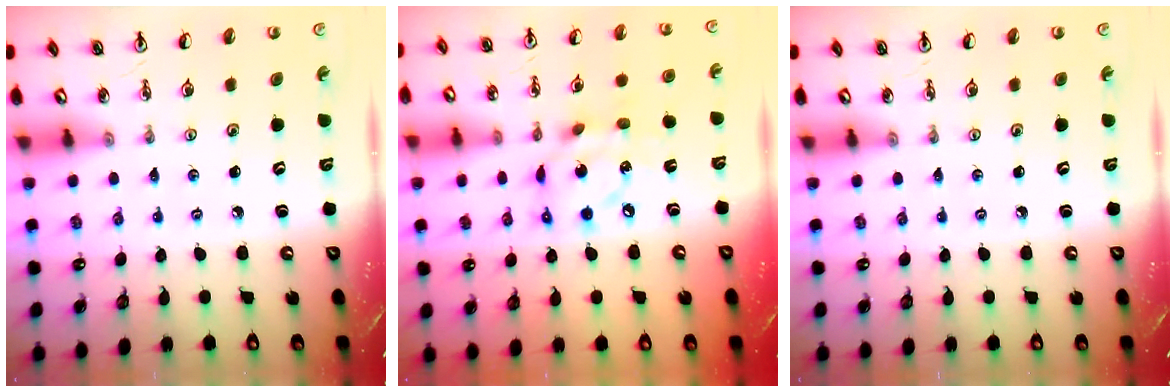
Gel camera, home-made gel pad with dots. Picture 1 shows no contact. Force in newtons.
{"total": 12.6, "press": 12.5, "slide": 1.0}
{"total": 0.0}